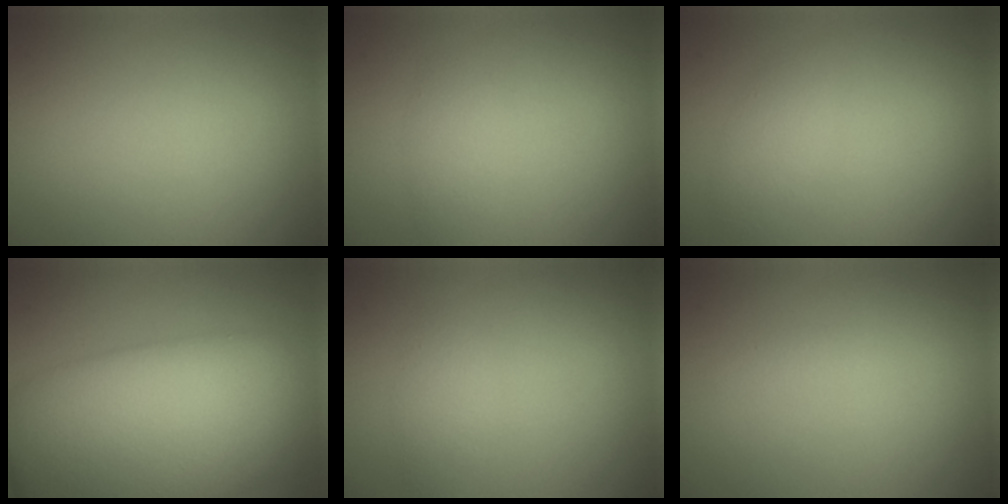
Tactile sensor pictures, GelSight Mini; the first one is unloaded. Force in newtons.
{"total": 1.7, "press": 1.7, "slide": 0.0}
{"total": 1.7, "press": 1.7, "slide": 0.1}
{"total": 15.7, "press": 15.7, "slide": 0.8}
{"total": 1.5, "press": 1.5, "slide": 0.1}
{"total": 0.6, "press": 0.6, "slide": 0.0}